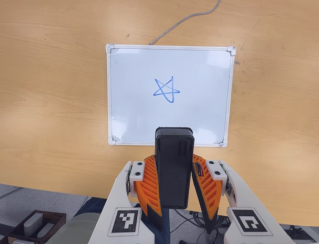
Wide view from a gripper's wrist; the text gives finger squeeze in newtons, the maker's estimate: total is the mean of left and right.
{"total": 9.4, "left": 7.9, "right": 11.0}